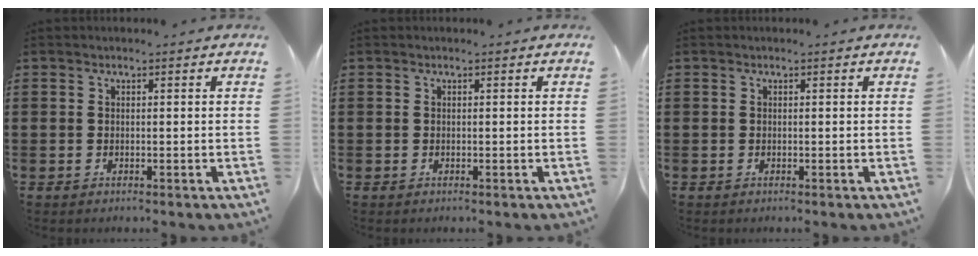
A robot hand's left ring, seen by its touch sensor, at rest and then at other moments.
{"total": 0.0}
{"total": 0.0}